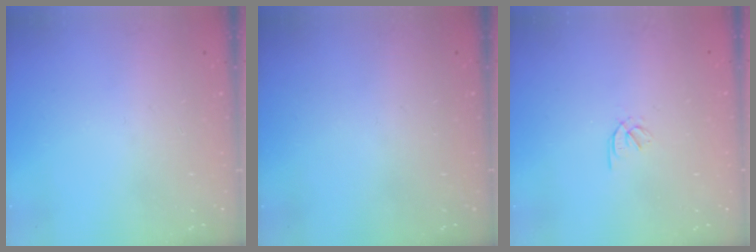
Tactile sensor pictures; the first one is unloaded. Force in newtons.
{"total": 0.0}
{"total": 1.7, "press": 1.6, "slide": 0.6}